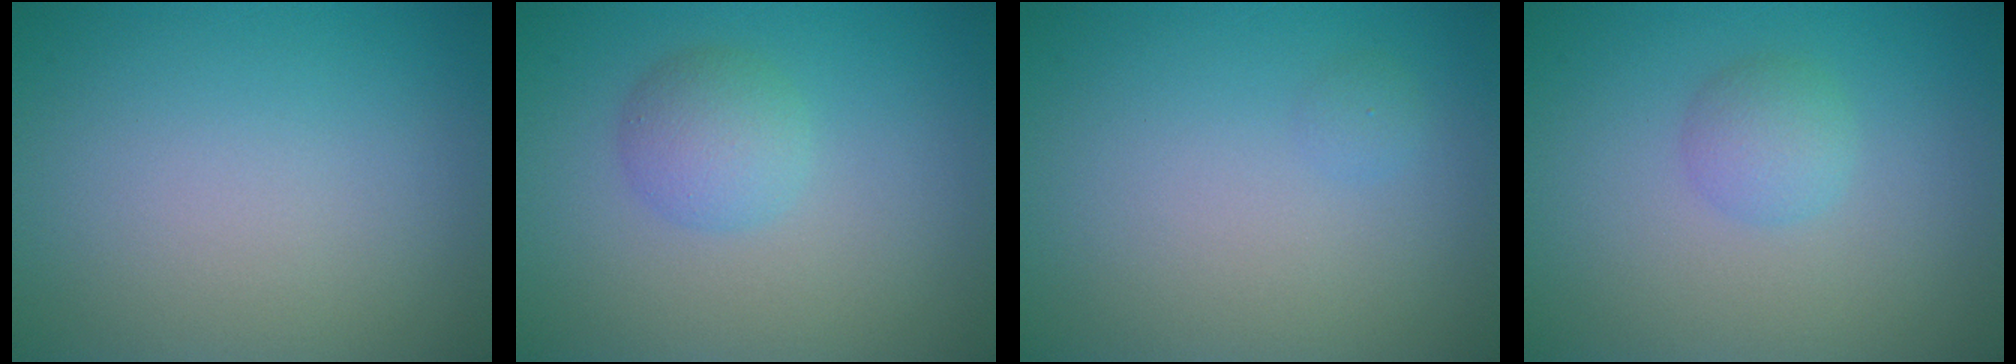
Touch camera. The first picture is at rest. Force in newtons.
{"total": 2.6, "press": 2.6, "slide": 0.1}
{"total": 0.6, "press": 0.6, "slide": 0.0}
{"total": 1.9, "press": 1.9, "slide": 0.1}